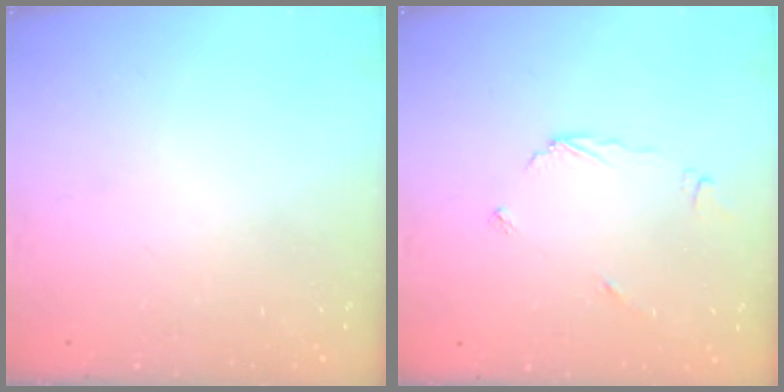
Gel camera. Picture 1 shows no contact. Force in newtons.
{"total": 3.6, "press": 3.5, "slide": 0.4}